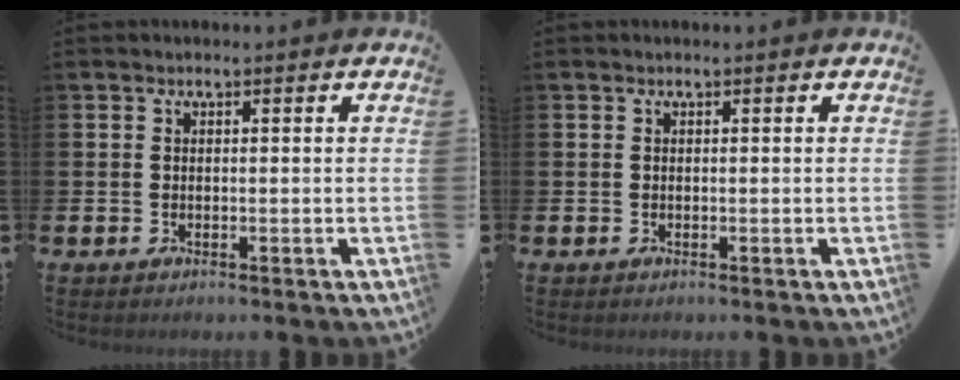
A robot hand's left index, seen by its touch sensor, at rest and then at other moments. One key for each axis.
{"total": 0.0}